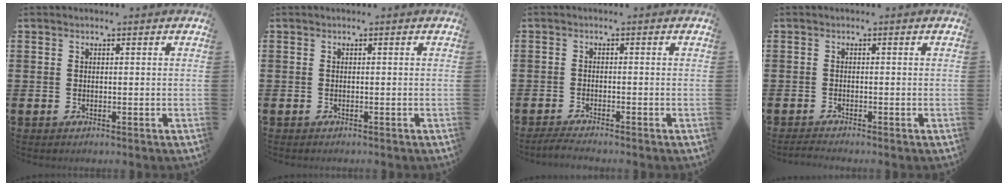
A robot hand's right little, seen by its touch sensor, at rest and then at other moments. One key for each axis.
{"total": 0.0}
{"total": 1.5, "fx": -1.3, "fy": 0.0, "fz": 0.6, "tx": -0.012, "ty": 0.001, "tz": -0.026}
{"total": 1.1, "fx": -1.0, "fy": -0.1, "fz": 0.5, "tx": -0.007, "ty": -0.001, "tz": -0.019}